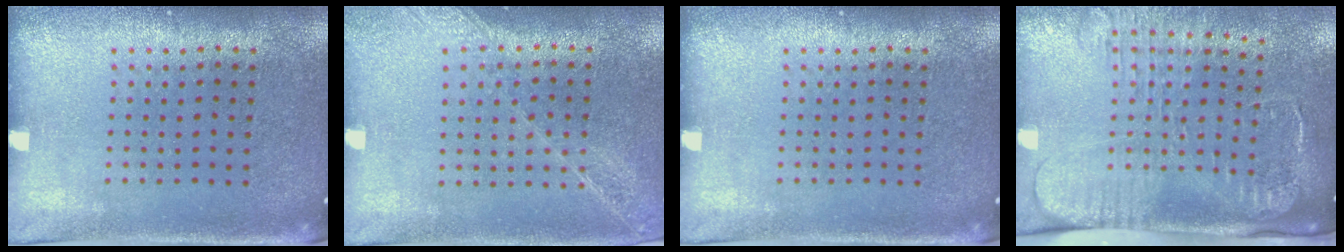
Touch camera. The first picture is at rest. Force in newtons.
{"total": 1.5, "press": 1.4, "slide": 0.5}
{"total": 0.0}
{"total": 2.6, "press": 2.1, "slide": 1.7}